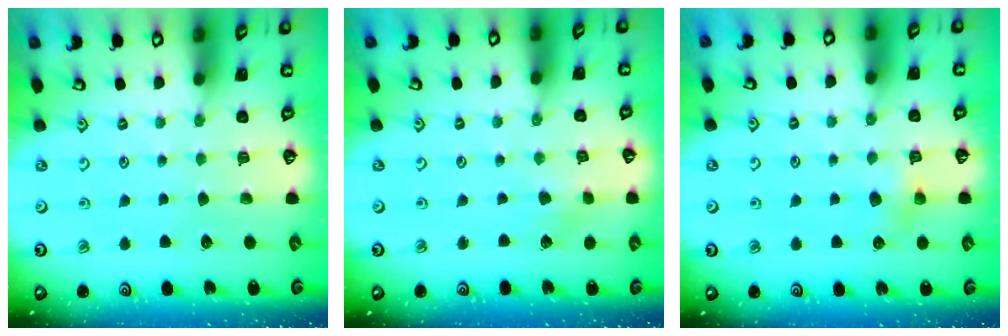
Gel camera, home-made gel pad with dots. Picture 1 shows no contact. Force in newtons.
{"total": 1.8, "press": 1.8, "slide": 0.2}
{"total": 5.4, "press": 5.4, "slide": 0.6}